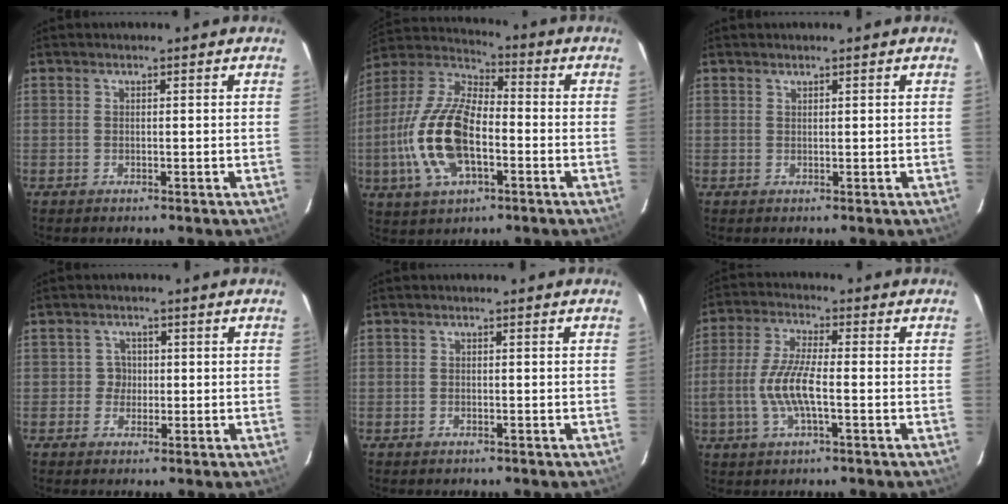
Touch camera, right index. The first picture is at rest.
{"total": 18.0, "force": [-4.3, 8.5, 15.3], "torque": [-0.331, -0.001, -0.084]}
{"total": 0.5, "force": [0.4, -0.3, 0.1], "torque": [-0.003, -0.001, 0.008]}
{"total": 2.1, "force": [-0.3, 2.1, -0.2], "torque": [0.009, 0.012, -0.004]}
{"total": 0.8, "force": [-0.5, 0.5, 0.1], "torque": [-0.004, 0.003, -0.006]}
{"total": 9.4, "force": [-2.2, 2.2, 8.8], "torque": [-0.188, -0.001, -0.043]}